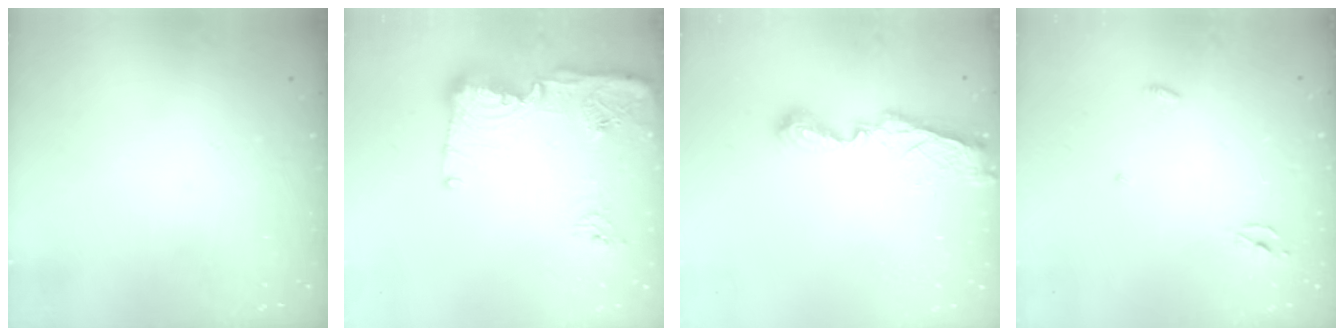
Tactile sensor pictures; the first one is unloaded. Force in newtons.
{"total": 14.8, "press": 14.7, "slide": 1.5}
{"total": 7.8, "press": 7.8, "slide": 0.5}
{"total": 2.3, "press": 2.3, "slide": 0.1}